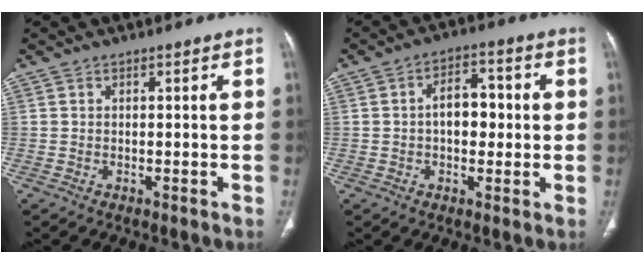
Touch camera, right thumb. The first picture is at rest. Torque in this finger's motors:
{"motor_torque": [0.81, 0.73, 0.23, -0.48, 0.26]}